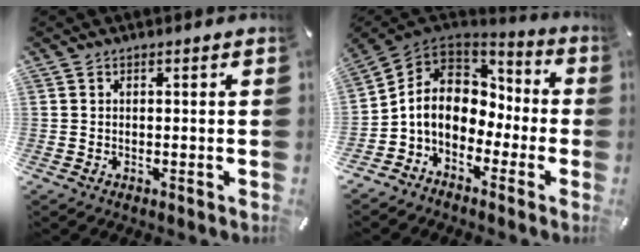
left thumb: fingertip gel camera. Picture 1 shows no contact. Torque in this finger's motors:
{"motor_torque": [0.71, 1.87, 1.18, -0.13, 0.24]}